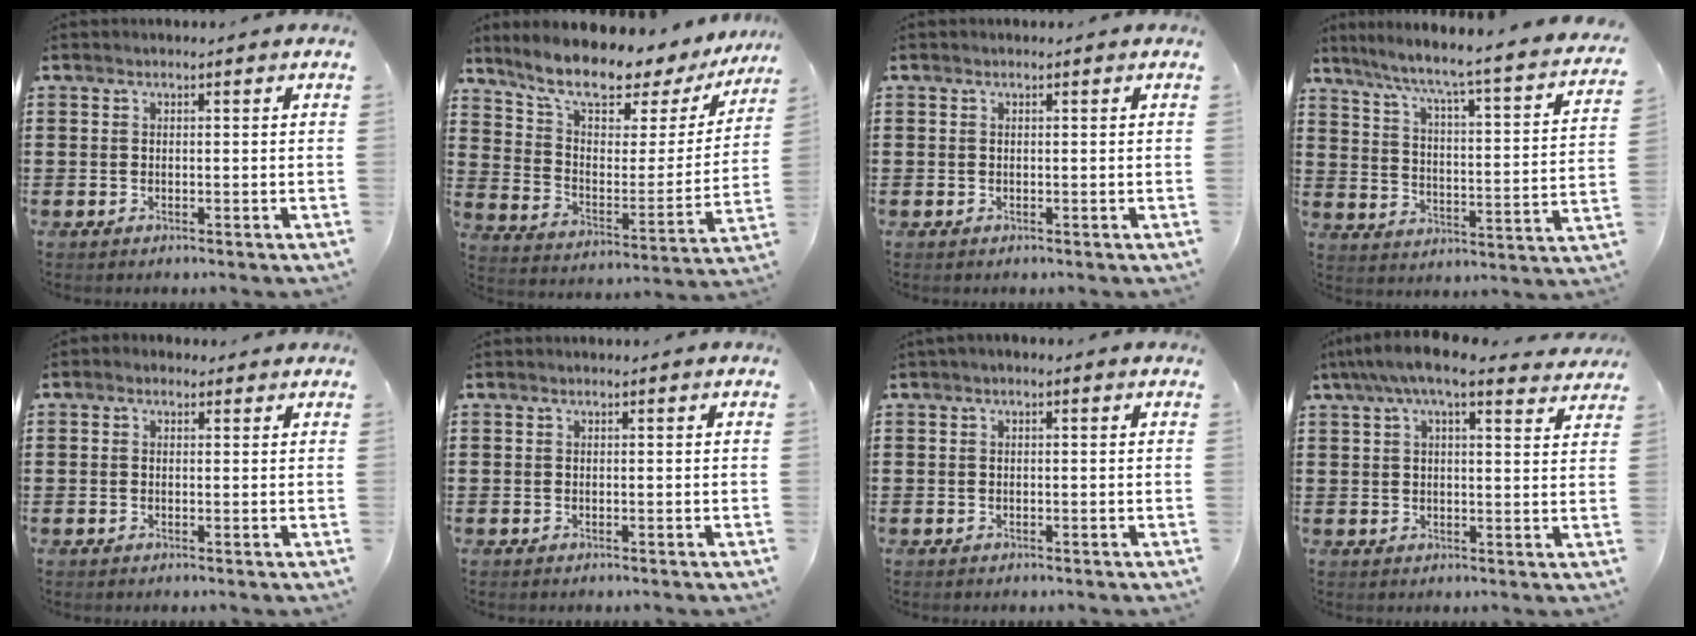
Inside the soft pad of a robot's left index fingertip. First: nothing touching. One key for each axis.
{"total": 9.8, "fx": 8.1, "fy": 2.4, "fz": 4.9, "tx": -0.108, "ty": -0.060, "tz": 0.134}
{"total": 0.0}
{"total": 4.6, "fx": 3.7, "fy": -0.9, "fz": 2.6, "tx": -0.071, "ty": -0.051, "tz": 0.047}
{"total": 0.8, "fx": 0.1, "fy": 0.7, "fz": 0.5, "tx": -0.011, "ty": 0.006, "tz": 0.000}
{"total": 0.0}
{"total": 0.7, "fx": -0.5, "fy": 0.2, "fz": 0.4, "tx": -0.009, "ty": -0.002, "tz": -0.009}
{"total": 6.7, "fx": 5.2, "fy": 0.9, "fz": 4.1, "tx": -0.094, "ty": -0.010, "tz": 0.093}